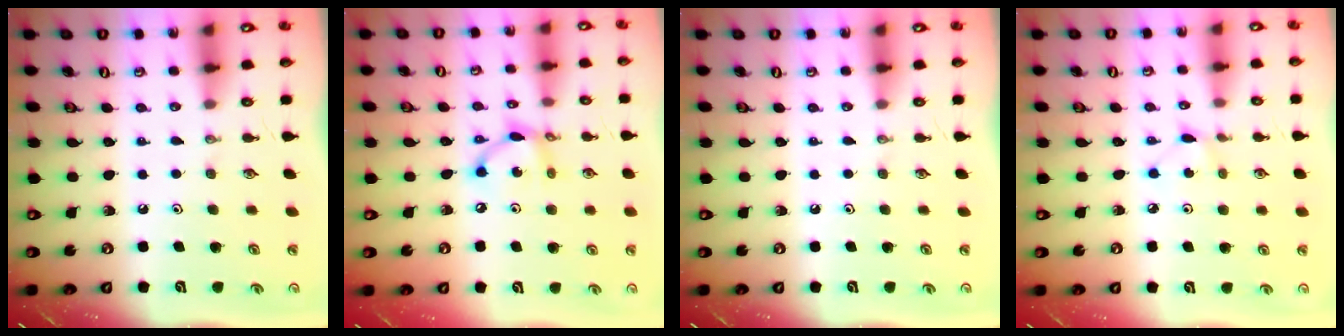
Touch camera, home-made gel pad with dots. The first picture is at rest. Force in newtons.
{"total": 9.3, "press": 9.3, "slide": 0.5}
{"total": 0.0}
{"total": 3.0, "press": 3.0, "slide": 0.3}